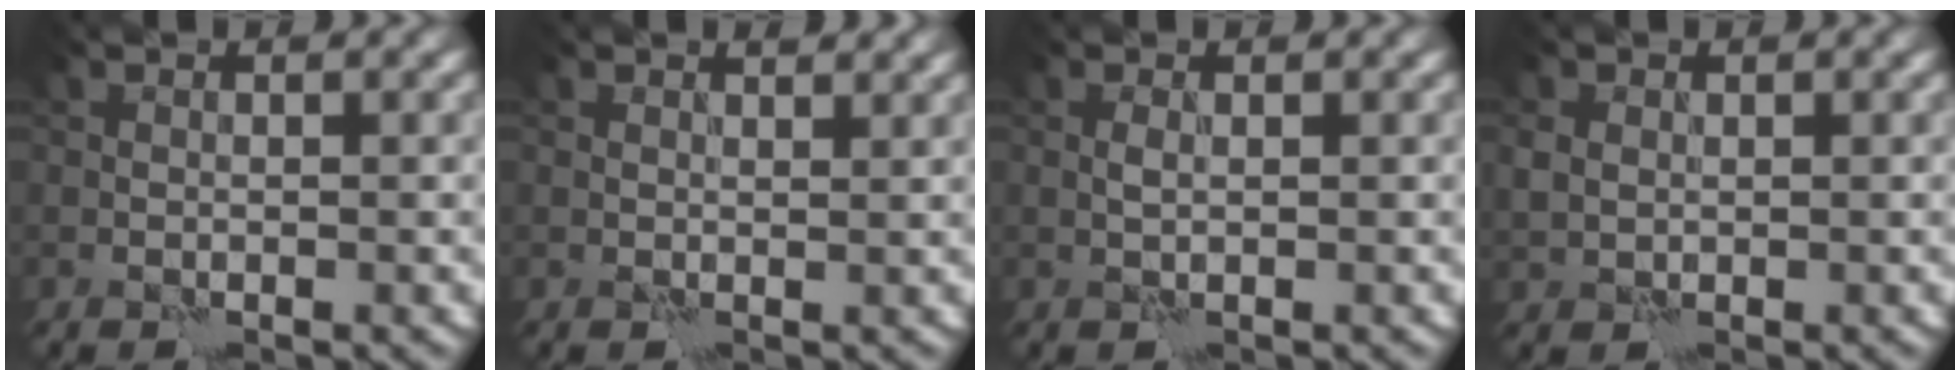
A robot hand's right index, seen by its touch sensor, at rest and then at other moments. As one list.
[{"total": 0.9, "force": [0.7, 0.3, 0.5], "torque": [-0.006, -0.001, 0.012]}, {"total": 0.7, "force": [0.0, 0.2, 0.7], "torque": [-0.016, 0.002, 0.000]}, {"total": 1.5, "force": [0.3, 1.3, 0.6], "torque": [-0.016, 0.001, 0.004]}]